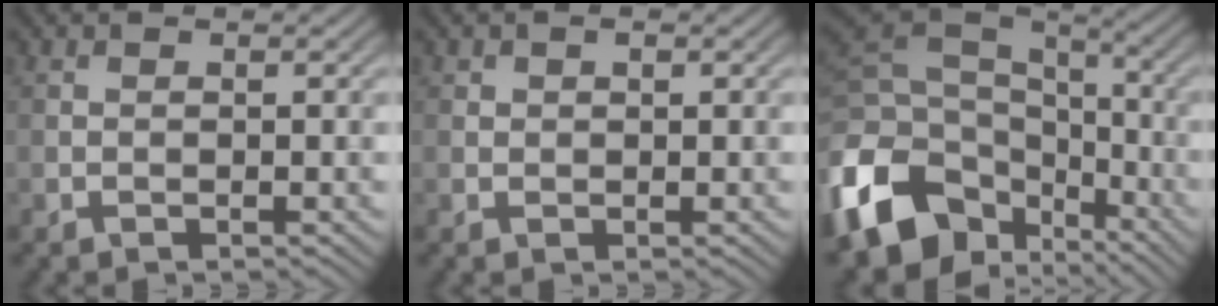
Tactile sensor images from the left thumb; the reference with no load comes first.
{"total": 1.2, "force": [0.6, 0.8, 0.7], "torque": [-0.013, 0.003, 0.011]}
{"total": 16.1, "force": [-6.3, 11.4, 9.4], "torque": [-0.249, -0.033, -0.110]}